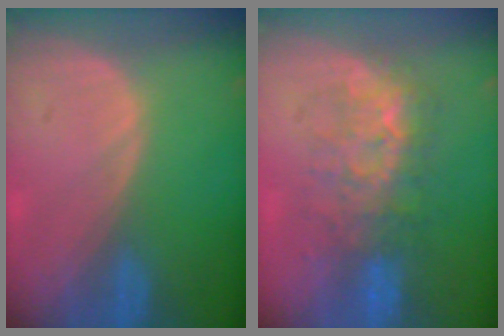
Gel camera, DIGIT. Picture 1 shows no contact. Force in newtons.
{"total": 7.9, "press": 7.7, "slide": 1.9}